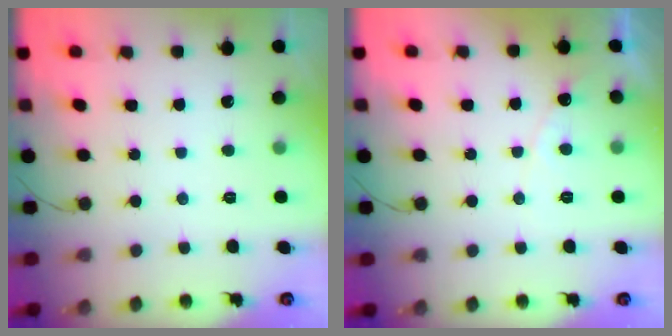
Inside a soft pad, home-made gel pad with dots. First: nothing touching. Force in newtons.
{"total": 5.9, "press": 5.9, "slide": 0.5}